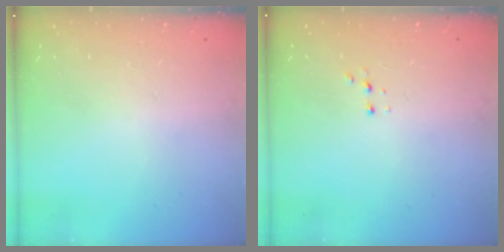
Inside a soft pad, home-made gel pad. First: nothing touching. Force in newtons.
{"total": 3.0, "press": 2.9, "slide": 0.7}